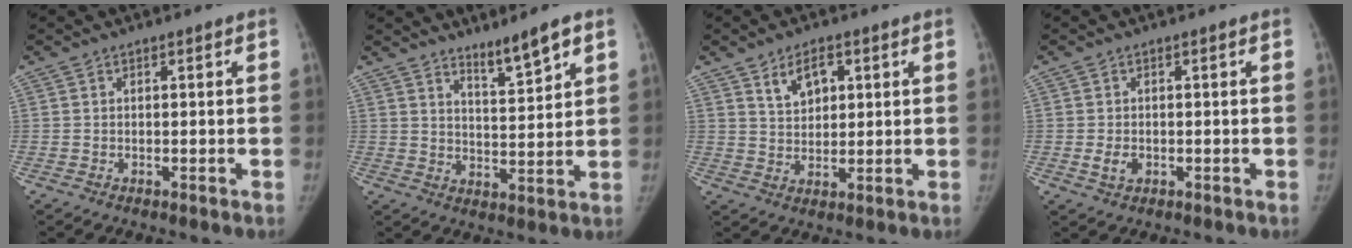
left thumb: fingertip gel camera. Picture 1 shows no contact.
{"total": 6.2, "force": [4.8, 0.5, 3.9], "torque": [-0.060, -0.042, 0.085]}
{"total": 5.5, "force": [2.8, 3.3, 3.5], "torque": [-0.042, -0.014, 0.053]}
{"total": 2.3, "force": [-0.5, 1.6, 1.5], "torque": [-0.026, 0.000, -0.006]}